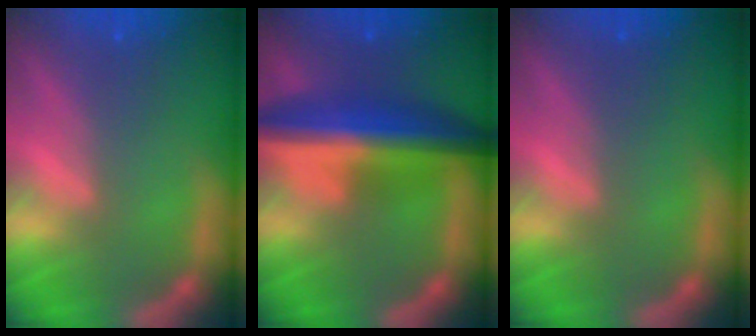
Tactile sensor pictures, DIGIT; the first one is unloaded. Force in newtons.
{"total": 9.5}
{"total": 0.0}